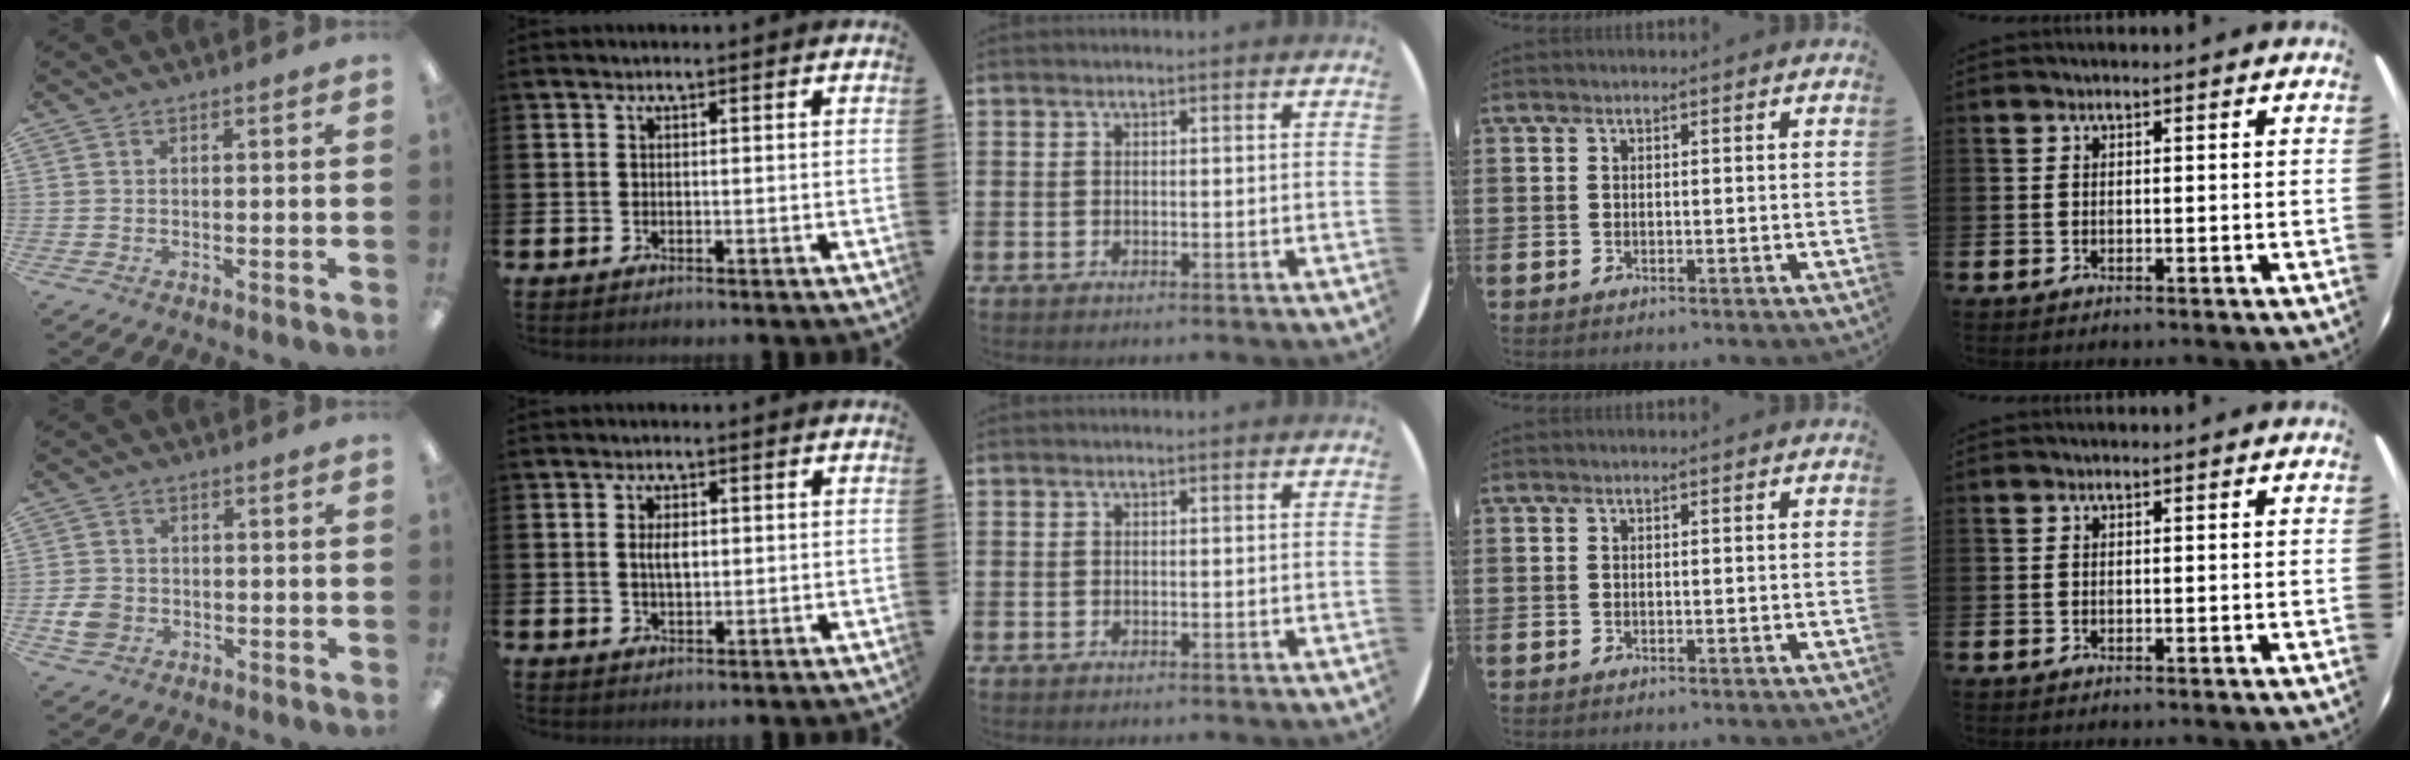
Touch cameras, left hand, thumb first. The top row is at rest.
{"thumb": {"total": 4.7, "force": [-1.2, 4.0, 2.2], "torque": [-0.041, 0.001, -0.023]}, "index": {"total": 2.6, "force": [0.5, 1.4, 2.2], "torque": [-0.035, 0.003, 0.005]}}